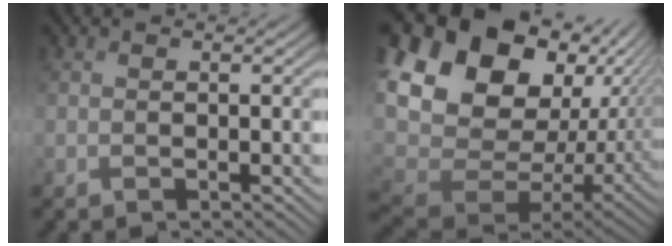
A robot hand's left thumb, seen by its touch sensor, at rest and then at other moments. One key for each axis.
{"total": 20.2, "fx": 5.2, "fy": 15.2, "fz": 12.2, "tx": -0.320, "ty": 0.018, "tz": 0.133}